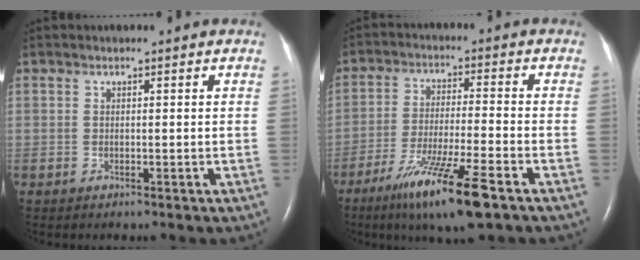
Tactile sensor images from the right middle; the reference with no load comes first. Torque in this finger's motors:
{"motor_torque": [1.28, -0.85, 0.58, 0.19]}